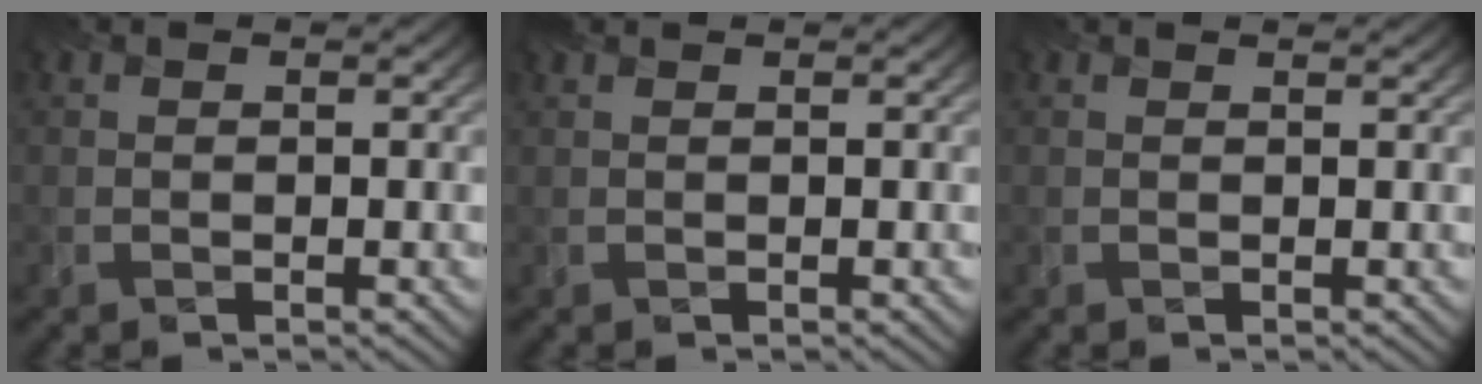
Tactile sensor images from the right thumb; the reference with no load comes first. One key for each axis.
{"total": 0.9, "fx": 0.8, "fy": 0.0, "fz": 0.3, "tx": -0.015, "ty": 0.005, "tz": 0.011}
{"total": 0.8, "fx": 0.8, "fy": -0.1, "fz": 0.3, "tx": -0.010, "ty": -0.002, "tz": 0.007}